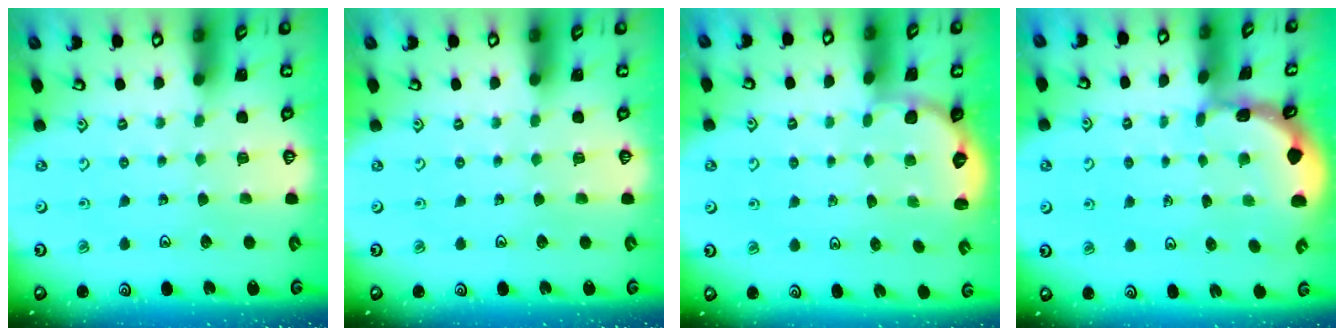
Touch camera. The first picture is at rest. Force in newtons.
{"total": 0.0}
{"total": 2.9, "press": 2.6, "slide": 1.2}
{"total": 1.4, "press": 1.4, "slide": 0.1}